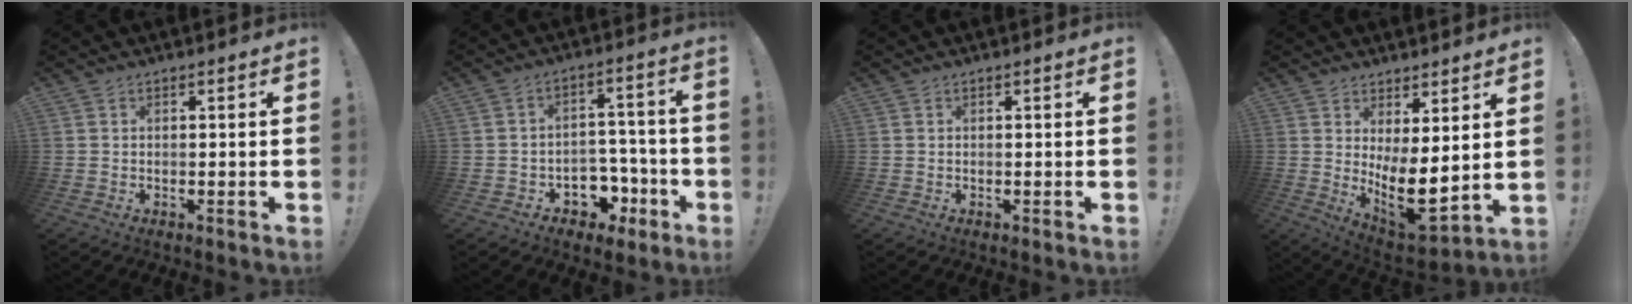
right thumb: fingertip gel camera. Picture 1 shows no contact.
{"total": 8.4, "force": [-3.7, 6.9, 3.1], "torque": [-0.026, 0.034, -0.054]}
{"total": 0.0}
{"total": 11.4, "force": [0.9, 5.1, 10.2], "torque": [-0.155, -0.039, 0.030]}